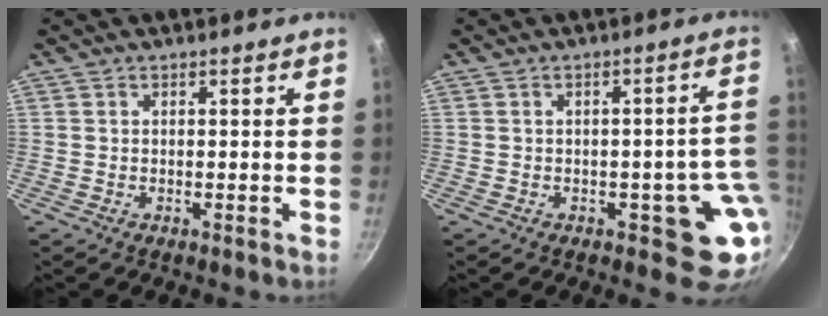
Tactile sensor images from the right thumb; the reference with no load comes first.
{"total": 8.6, "force": [-1.8, 4.7, 7.0], "torque": [-0.016, 0.018, -0.018]}